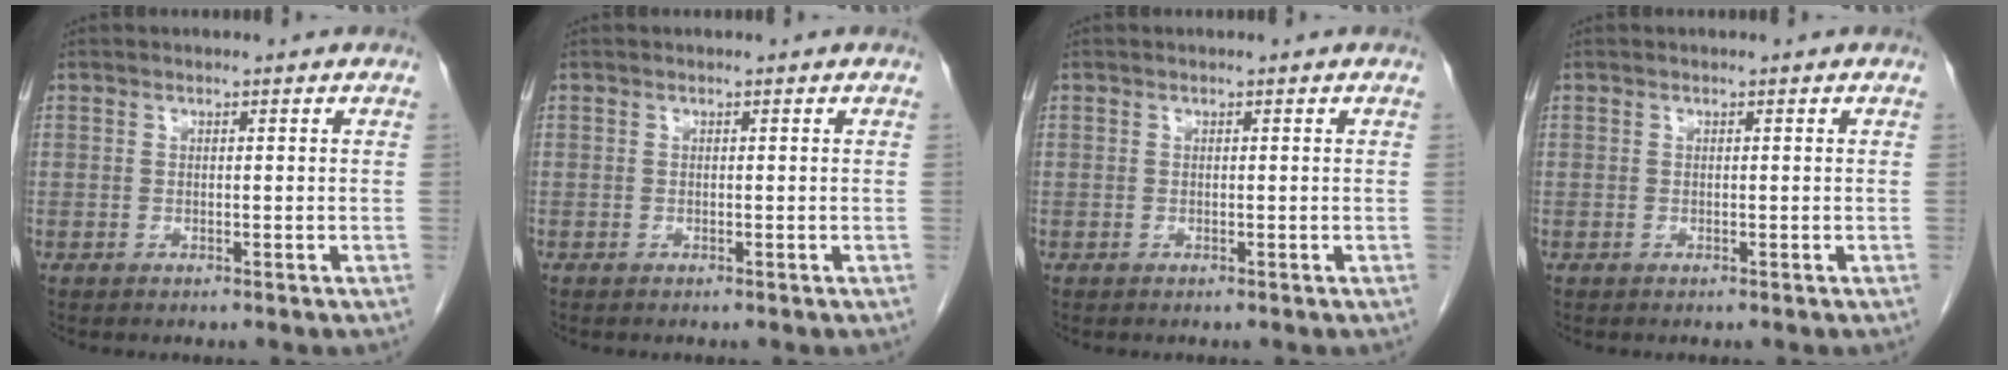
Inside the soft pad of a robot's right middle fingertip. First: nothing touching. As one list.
[{"total": 0.0}, {"total": 0.0}, {"total": 0.0}]